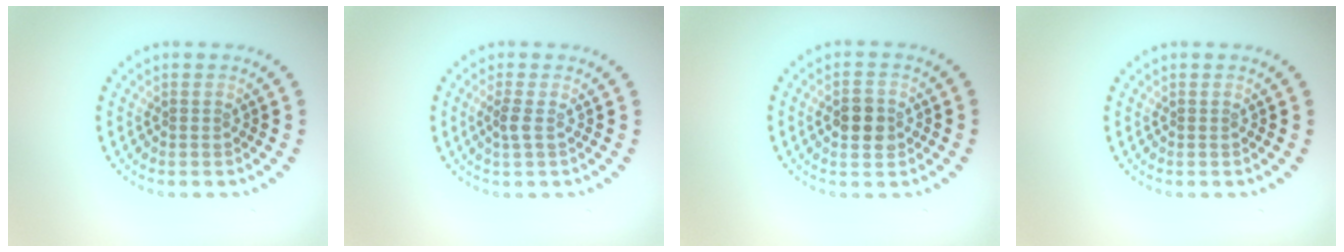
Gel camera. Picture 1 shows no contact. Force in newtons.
{"total": 1.2, "press": 1.0, "slide": 0.6}
{"total": 2.7, "press": 2.7, "slide": 0.2}
{"total": 0.0}